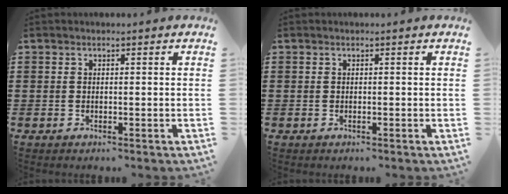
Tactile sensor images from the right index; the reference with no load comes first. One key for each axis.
{"total": 0.0}